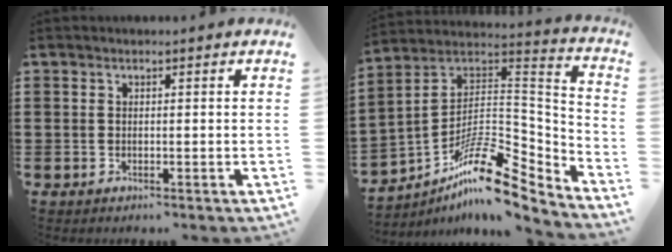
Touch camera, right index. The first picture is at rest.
{"total": 12.8, "force": [-8.5, 4.8, 8.2], "torque": [-0.148, 0.013, -0.160]}